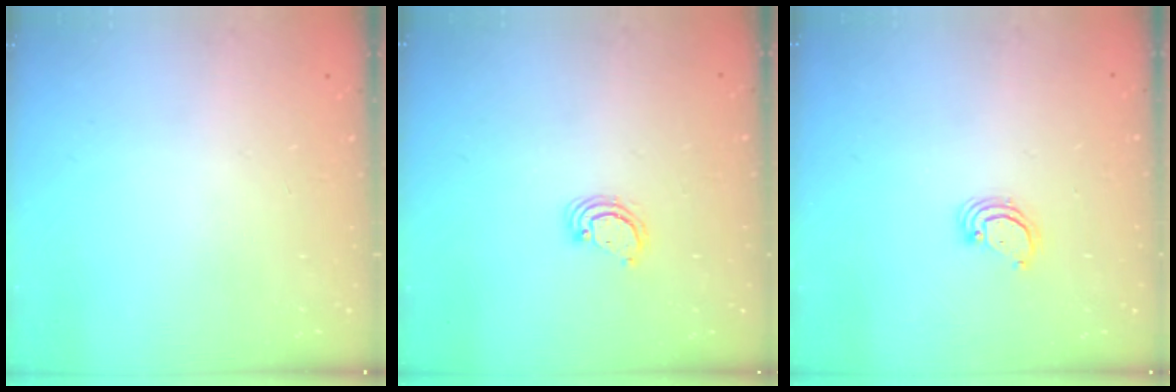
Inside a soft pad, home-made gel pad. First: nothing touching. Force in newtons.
{"total": 2.9, "press": 2.9, "slide": 0.3}
{"total": 3.1, "press": 3.1, "slide": 0.3}